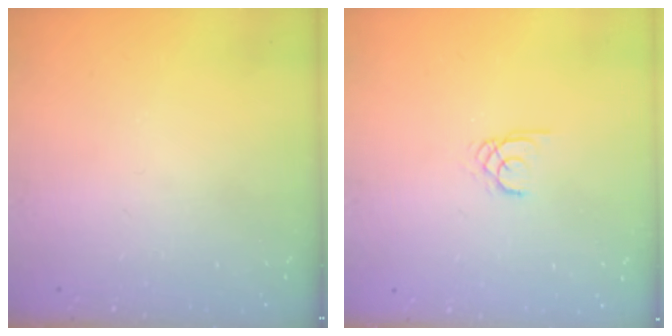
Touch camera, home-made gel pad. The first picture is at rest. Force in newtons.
{"total": 1.5, "press": 1.5, "slide": 0.1}